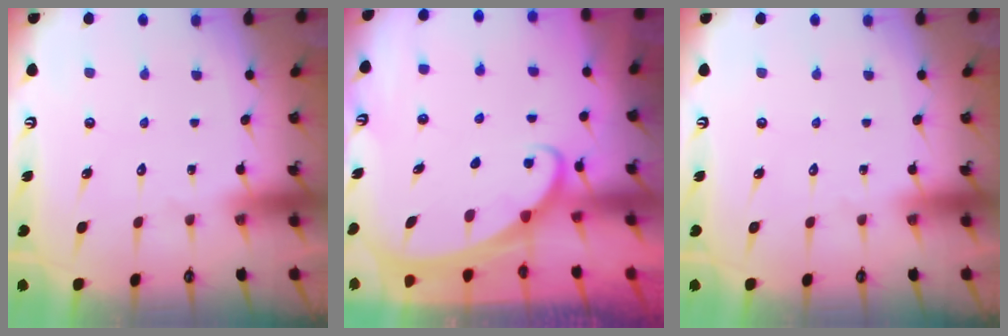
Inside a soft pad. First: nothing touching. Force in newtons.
{"total": 1.9, "press": 1.9, "slide": 0.1}
{"total": 0.0}